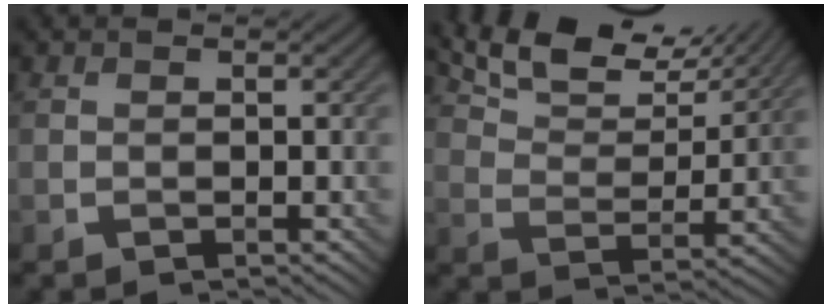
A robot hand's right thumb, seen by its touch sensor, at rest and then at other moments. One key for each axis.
{"total": 11.9, "fx": 9.4, "fy": 3.9, "fz": 6.2, "tx": -0.131, "ty": 0.003, "tz": 0.150}